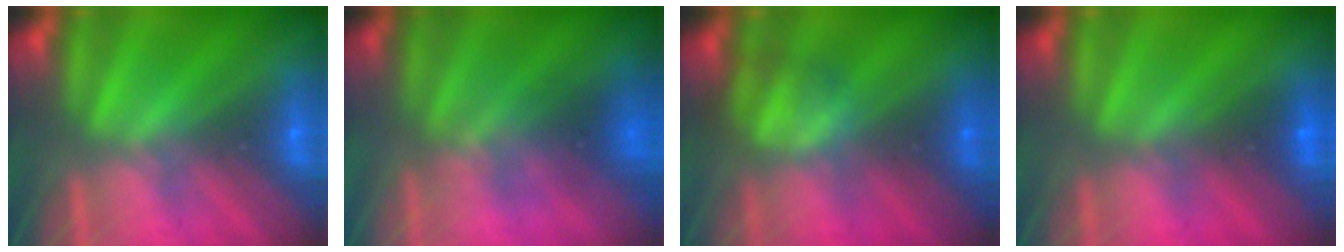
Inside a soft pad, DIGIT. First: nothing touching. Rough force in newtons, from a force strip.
{"total": 1.5}
{"total": 2.4}
{"total": 2.4}